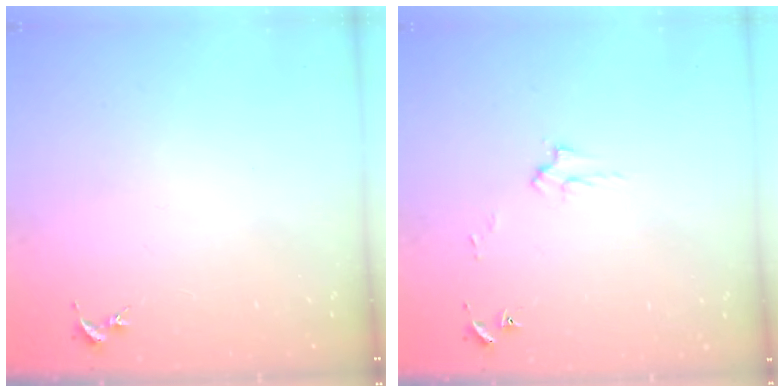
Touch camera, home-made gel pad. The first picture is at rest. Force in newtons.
{"total": 2.6, "press": 2.6, "slide": 0.3}